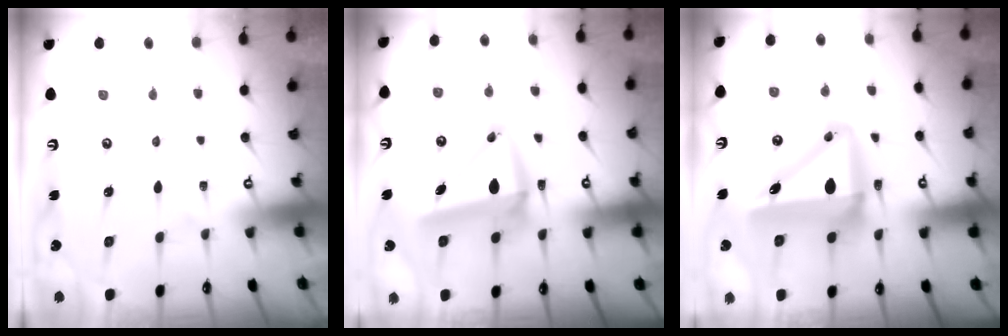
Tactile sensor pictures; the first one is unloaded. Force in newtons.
{"total": 8.6, "press": 8.3, "slide": 2.2}
{"total": 13.5, "press": 13.1, "slide": 3.0}